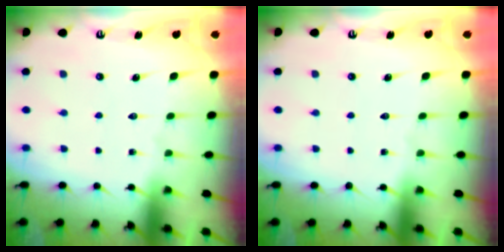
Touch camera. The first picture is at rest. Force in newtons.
{"total": 0.0}